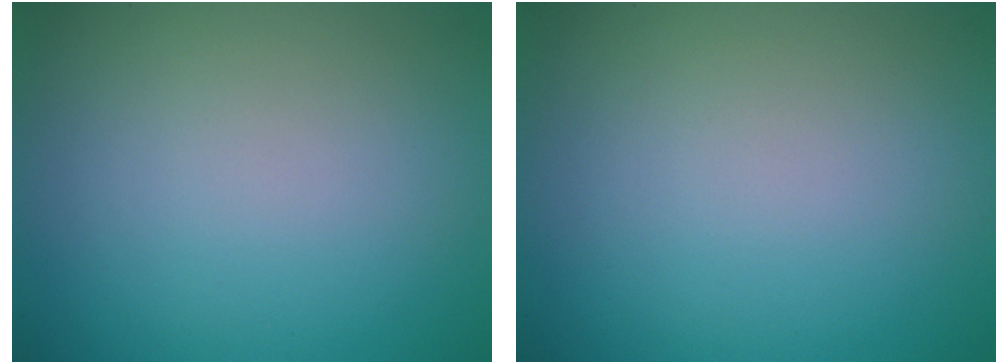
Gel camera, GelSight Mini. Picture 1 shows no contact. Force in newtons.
{"total": 0.0}